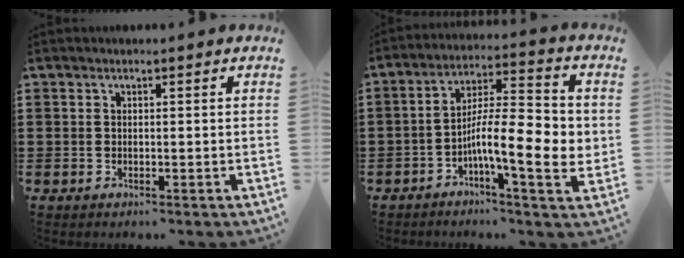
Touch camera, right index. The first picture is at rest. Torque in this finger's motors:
{"motor_torque": [1.28, -0.85, 0.92, 0.21]}